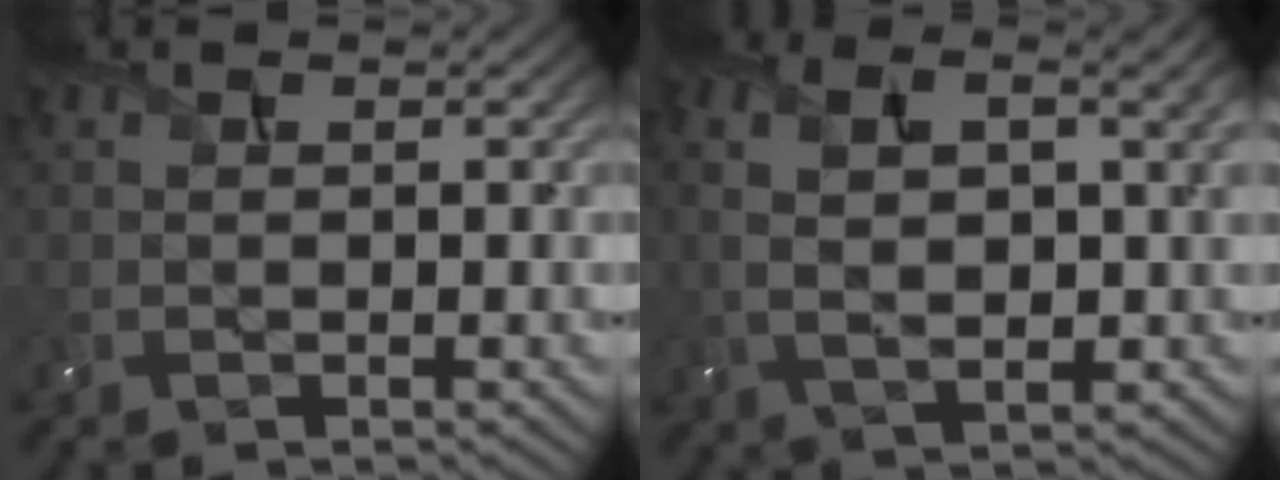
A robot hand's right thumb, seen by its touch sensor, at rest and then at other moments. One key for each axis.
{"total": 8.1, "fx": 1.3, "fy": 3.7, "fz": 7.1, "tx": -0.155, "ty": -0.001, "tz": 0.020}